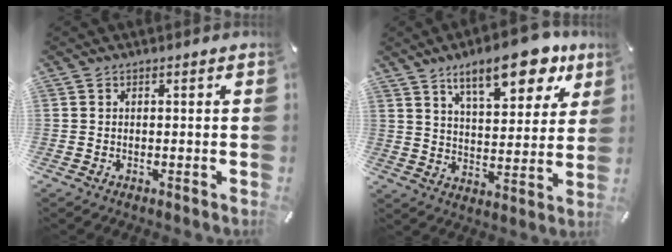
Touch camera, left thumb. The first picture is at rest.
{"total": 16.0, "force": [10.4, 6.5, 10.3], "torque": [-0.147, -0.048, 0.171]}